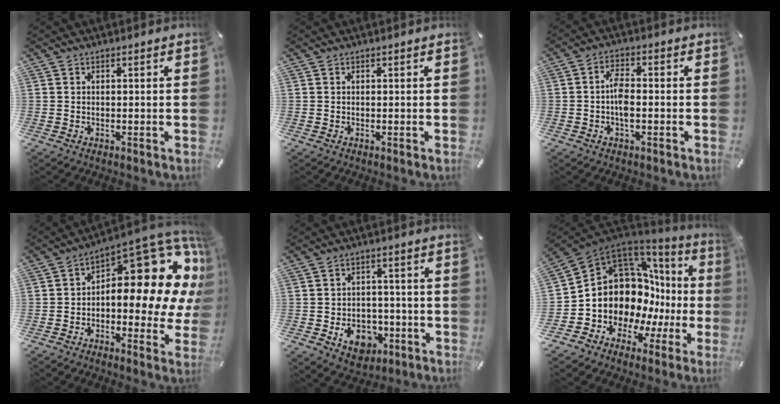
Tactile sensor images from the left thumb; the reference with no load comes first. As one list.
[{"total": 0.0}, {"total": 4.8, "force": [-0.9, 2.1, 4.2], "torque": [-0.080, 0.007, -0.017]}, {"total": 15.6, "force": [6.8, 7.3, 12.0], "torque": [-0.145, -0.082, 0.108]}, {"total": 9.0, "force": [-3.3, 7.0, 4.6], "torque": [-0.068, 0.018, -0.057]}, {"total": 13.9, "force": [1.3, 11.5, 7.6], "torque": [-0.126, -0.058, 0.044]}]